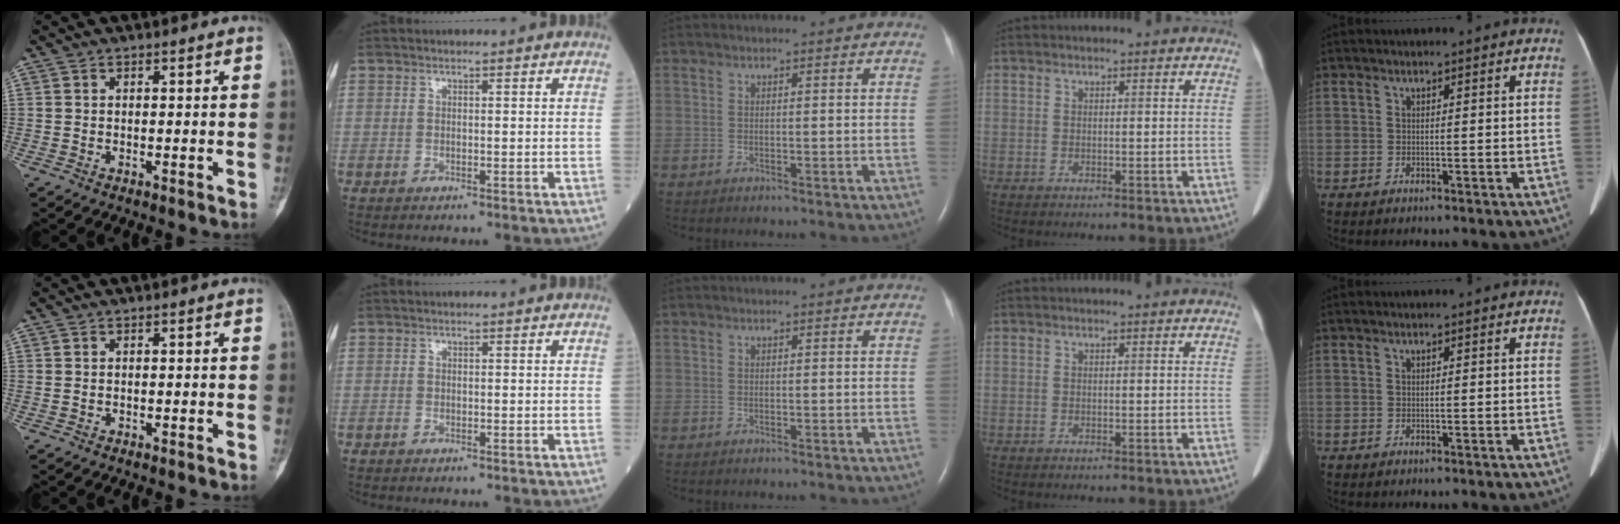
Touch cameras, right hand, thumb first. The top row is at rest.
{}